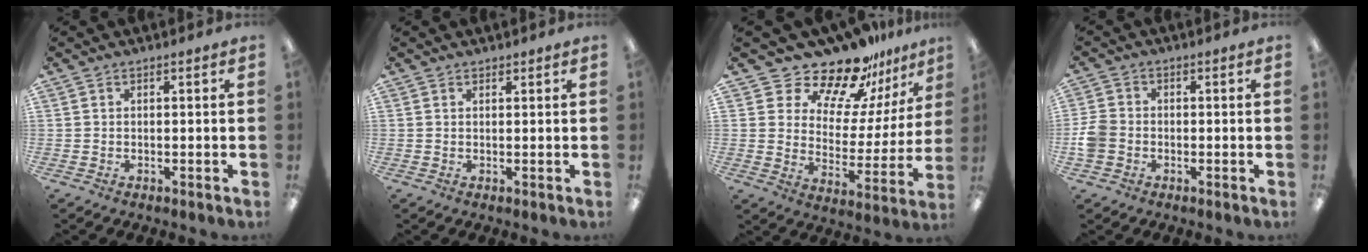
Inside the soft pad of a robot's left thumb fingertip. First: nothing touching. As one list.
[{"total": 1.0, "force": [0.9, 0.4, 0.0], "torque": [0.000, -0.001, 0.017]}, {"total": 16.1, "force": [14.4, 5.7, 4.3], "torque": [-0.092, -0.126, 0.255]}, {"total": 5.0, "force": [-1.2, 4.2, 2.4], "torque": [-0.052, 0.010, -0.021]}]